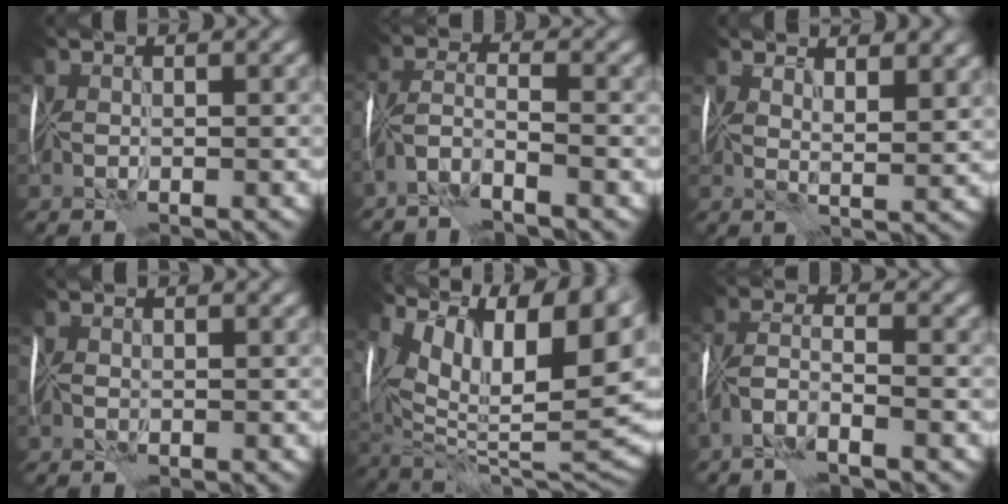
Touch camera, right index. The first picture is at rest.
{"total": 3.2, "force": [-2.4, 0.4, 2.0], "torque": [-0.043, 0.004, -0.059]}
{"total": 4.0, "force": [3.2, 0.7, 2.2], "torque": [-0.030, 0.004, 0.052]}
{"total": 0.6, "force": [-0.3, 0.5, 0.3], "torque": [0.000, 0.002, -0.007]}
{"total": 16.5, "force": [8.5, 6.9, 12.4], "torque": [-0.165, 0.033, 0.166]}
{"total": 3.4, "force": [-2.4, 0.5, 2.4], "torque": [-0.052, 0.005, -0.058]}